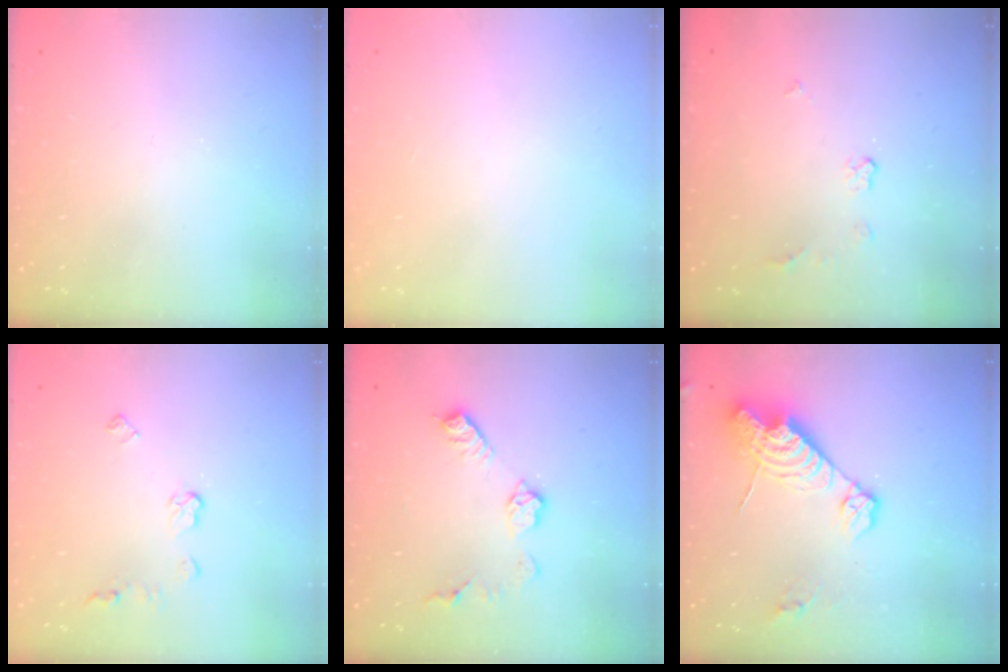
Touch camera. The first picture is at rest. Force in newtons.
{"total": 0.0}
{"total": 3.8, "press": 3.8, "slide": 0.6}
{"total": 5.4, "press": 5.4, "slide": 0.7}
{"total": 9.1, "press": 9.1, "slide": 0.3}
{"total": 13.9, "press": 13.8, "slide": 1.3}